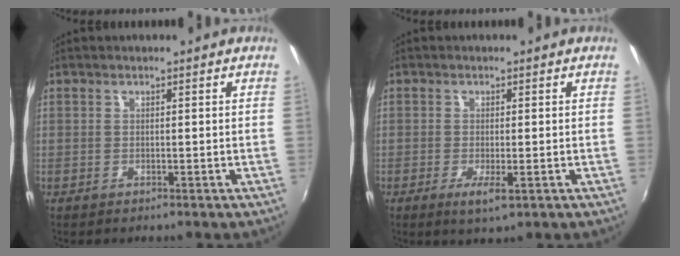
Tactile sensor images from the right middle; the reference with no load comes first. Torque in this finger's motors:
{"motor_torque": [-0.24, -0.64, 0.02, 0.01]}